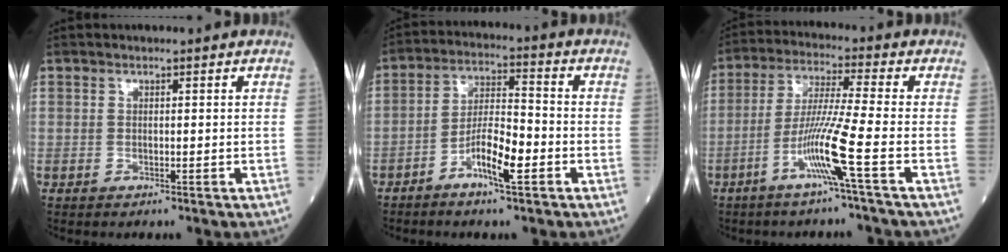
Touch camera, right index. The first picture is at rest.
{"total": 7.8, "force": [-3.6, 1.4, 6.7], "torque": [-0.128, 0.006, -0.067]}
{"total": 9.0, "force": [-3.9, -1.8, 7.9], "torque": [-0.155, -0.007, -0.081]}